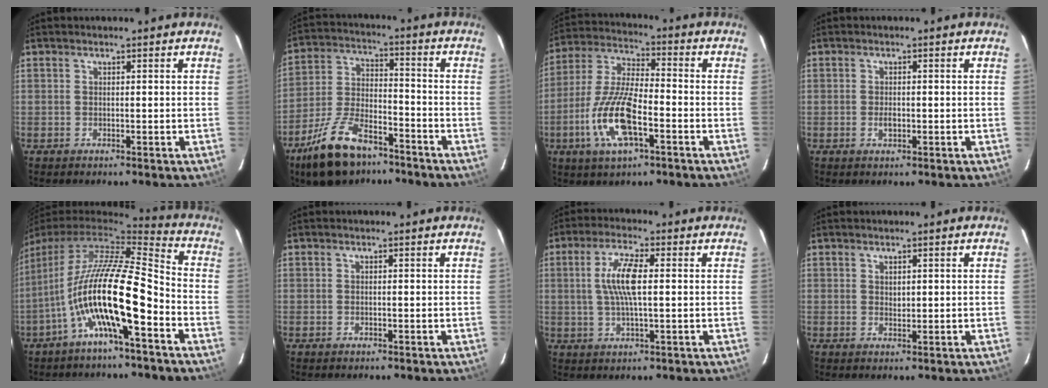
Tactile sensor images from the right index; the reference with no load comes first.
{"total": 15.3, "force": [-10.4, 6.8, 8.9], "torque": [-0.192, -0.007, -0.187]}
{"total": 14.3, "force": [-5.3, 4.8, 12.4], "torque": [-0.267, -0.006, -0.103]}
{"total": 1.6, "force": [-0.4, 1.0, 1.2], "torque": [-0.021, 0.001, -0.007]}
{"total": 15.8, "force": [-6.2, 2.8, 14.2], "torque": [-0.251, -0.015, -0.116]}
{"total": 0.0}
{"total": 7.7, "force": [0.9, 1.8, 7.5], "torque": [-0.146, 0.006, 0.017]}
{"total": 1.1, "force": [0.6, 0.8, 0.5], "torque": [-0.006, 0.003, 0.012]}